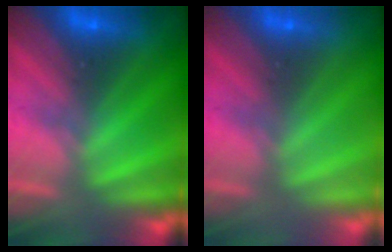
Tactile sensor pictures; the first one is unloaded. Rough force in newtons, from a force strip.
{"total": 3.1}